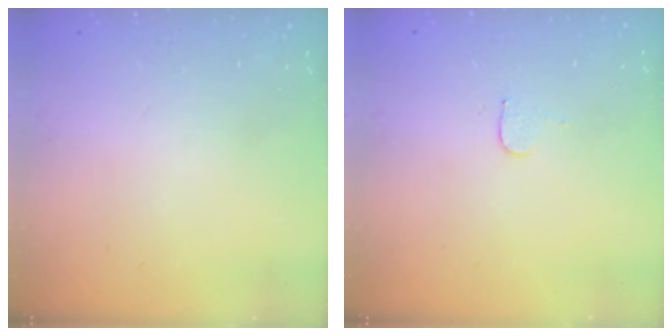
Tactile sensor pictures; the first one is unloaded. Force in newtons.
{"total": 3.4, "press": 3.4, "slide": 0.2}